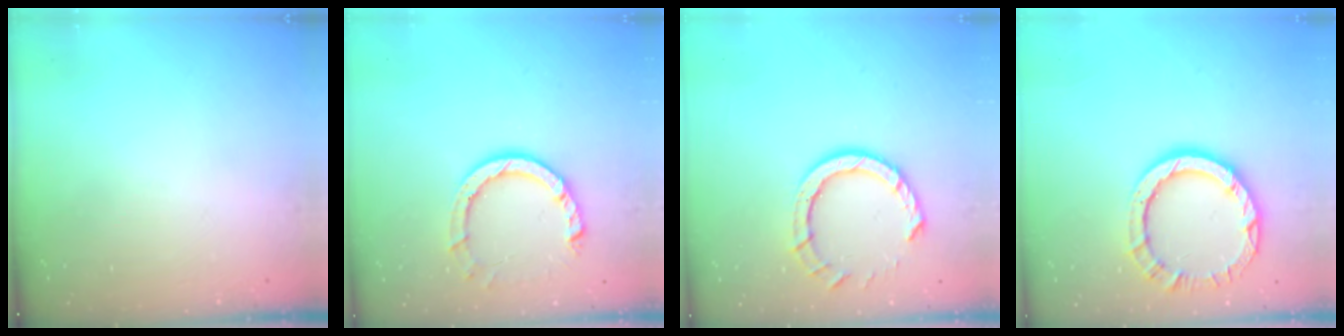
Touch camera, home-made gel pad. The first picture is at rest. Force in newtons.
{"total": 9.7, "press": 9.7, "slide": 1.1}
{"total": 8.6, "press": 8.5, "slide": 0.6}
{"total": 9.6, "press": 9.6, "slide": 0.5}